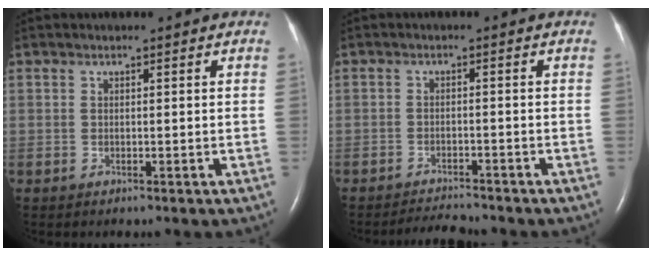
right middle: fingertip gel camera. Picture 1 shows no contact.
{"total": 3.2, "force": [-3.2, -0.3, 0.1], "torque": [-0.010, -0.018, -0.052]}